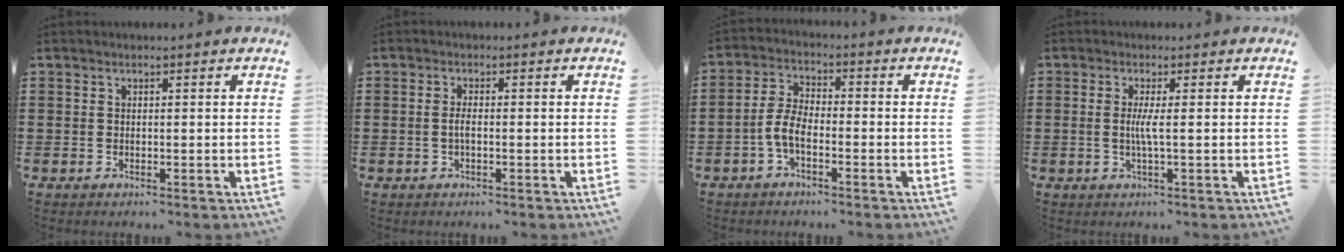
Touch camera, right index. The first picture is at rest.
{"total": 1.7, "force": [-0.4, 0.4, 1.6], "torque": [-0.039, -0.002, -0.009]}
{"total": 4.8, "force": [-2.1, 1.9, 3.8], "torque": [-0.094, 0.000, -0.046]}
{"total": 3.2, "force": [-0.5, 0.0, 3.1], "torque": [-0.072, -0.011, -0.015]}